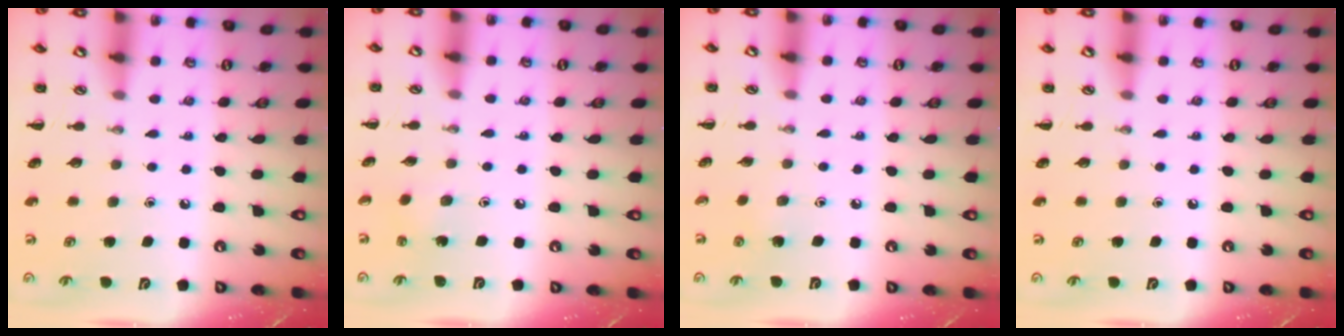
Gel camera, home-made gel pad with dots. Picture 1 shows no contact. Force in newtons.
{"total": 1.8, "press": 1.7, "slide": 0.7}
{"total": 2.7, "press": 2.6, "slide": 1.0}
{"total": 0.0}